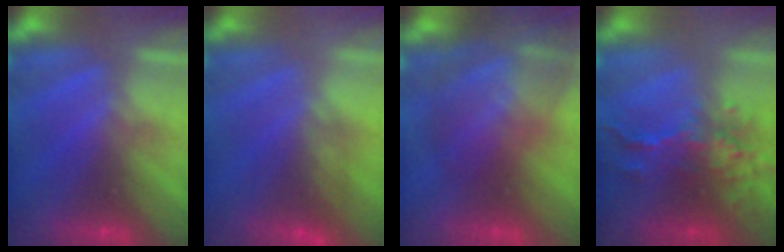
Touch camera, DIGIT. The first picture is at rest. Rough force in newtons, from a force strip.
{"total": 4.6}
{"total": 7.3}
{"total": 7.5}